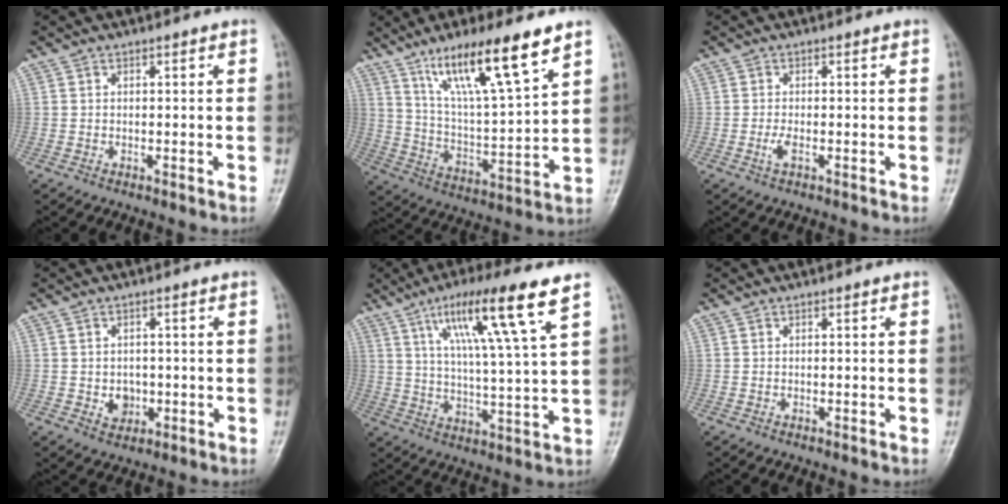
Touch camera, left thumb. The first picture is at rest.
{"total": 16.5, "force": [10.4, 2.3, 12.6], "torque": [-0.215, -0.046, 0.196]}
{"total": 1.8, "force": [-0.5, 0.6, 1.6], "torque": [-0.038, -0.003, -0.011]}
{"total": 3.5, "force": [-0.5, 3.0, 1.8], "torque": [-0.011, 0.002, 0.000]}
{"total": 15.3, "force": [8.1, 0.9, 13.0], "torque": [-0.226, -0.026, 0.138]}
{"total": 0.0}